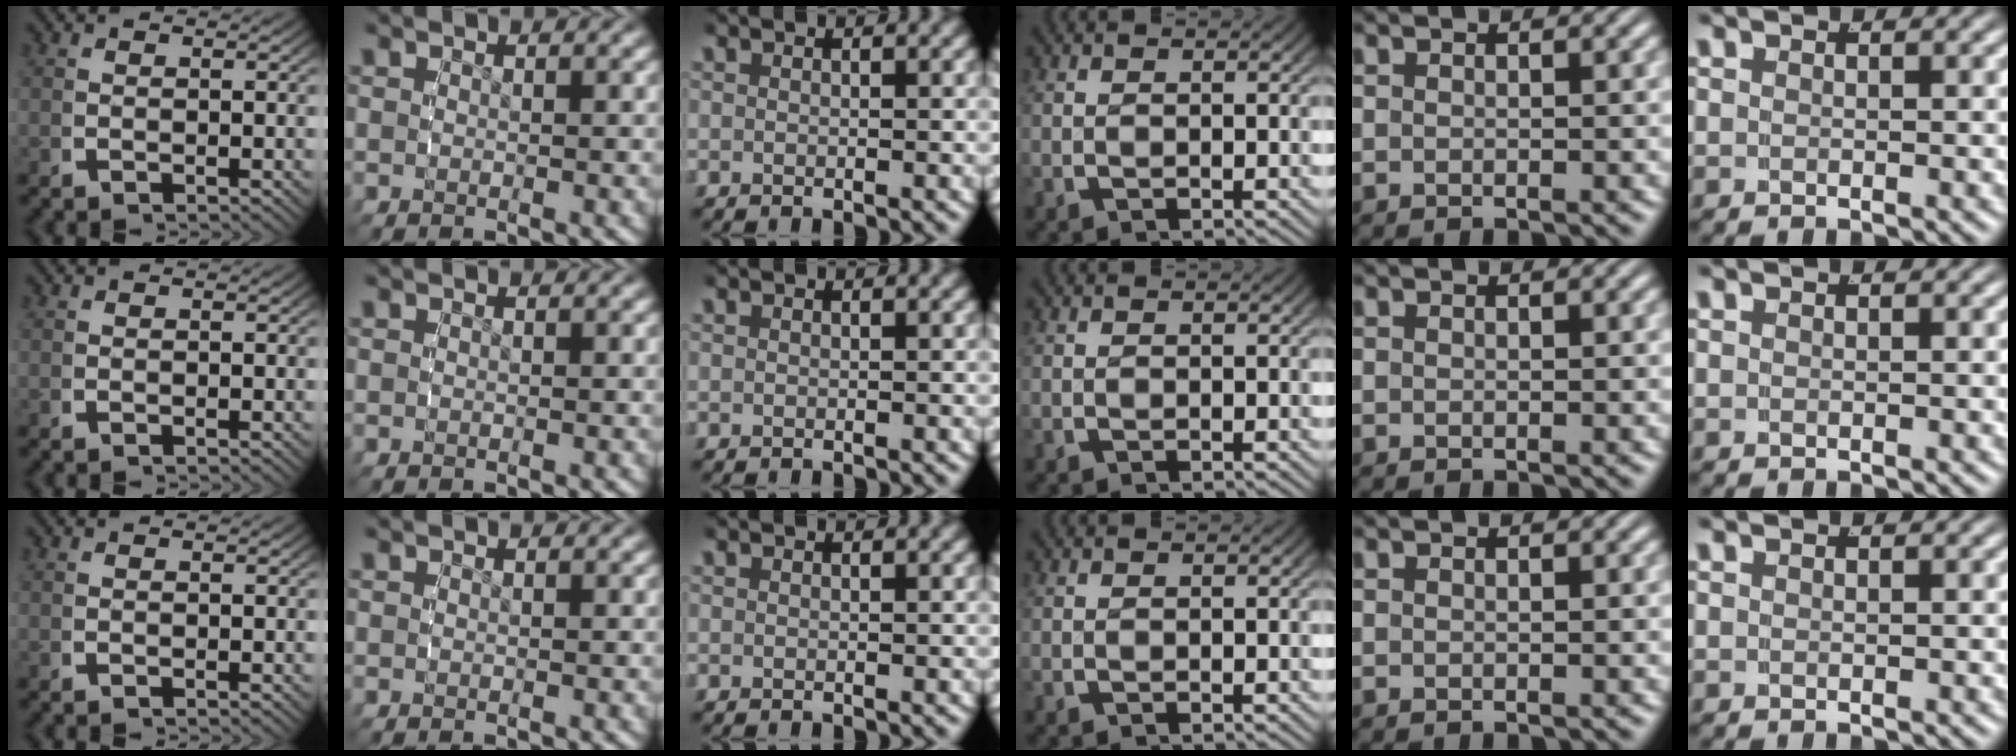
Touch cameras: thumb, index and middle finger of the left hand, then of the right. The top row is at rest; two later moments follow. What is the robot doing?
{"motion": "grasp_and_lifting", "object": "small bumper sticker"}